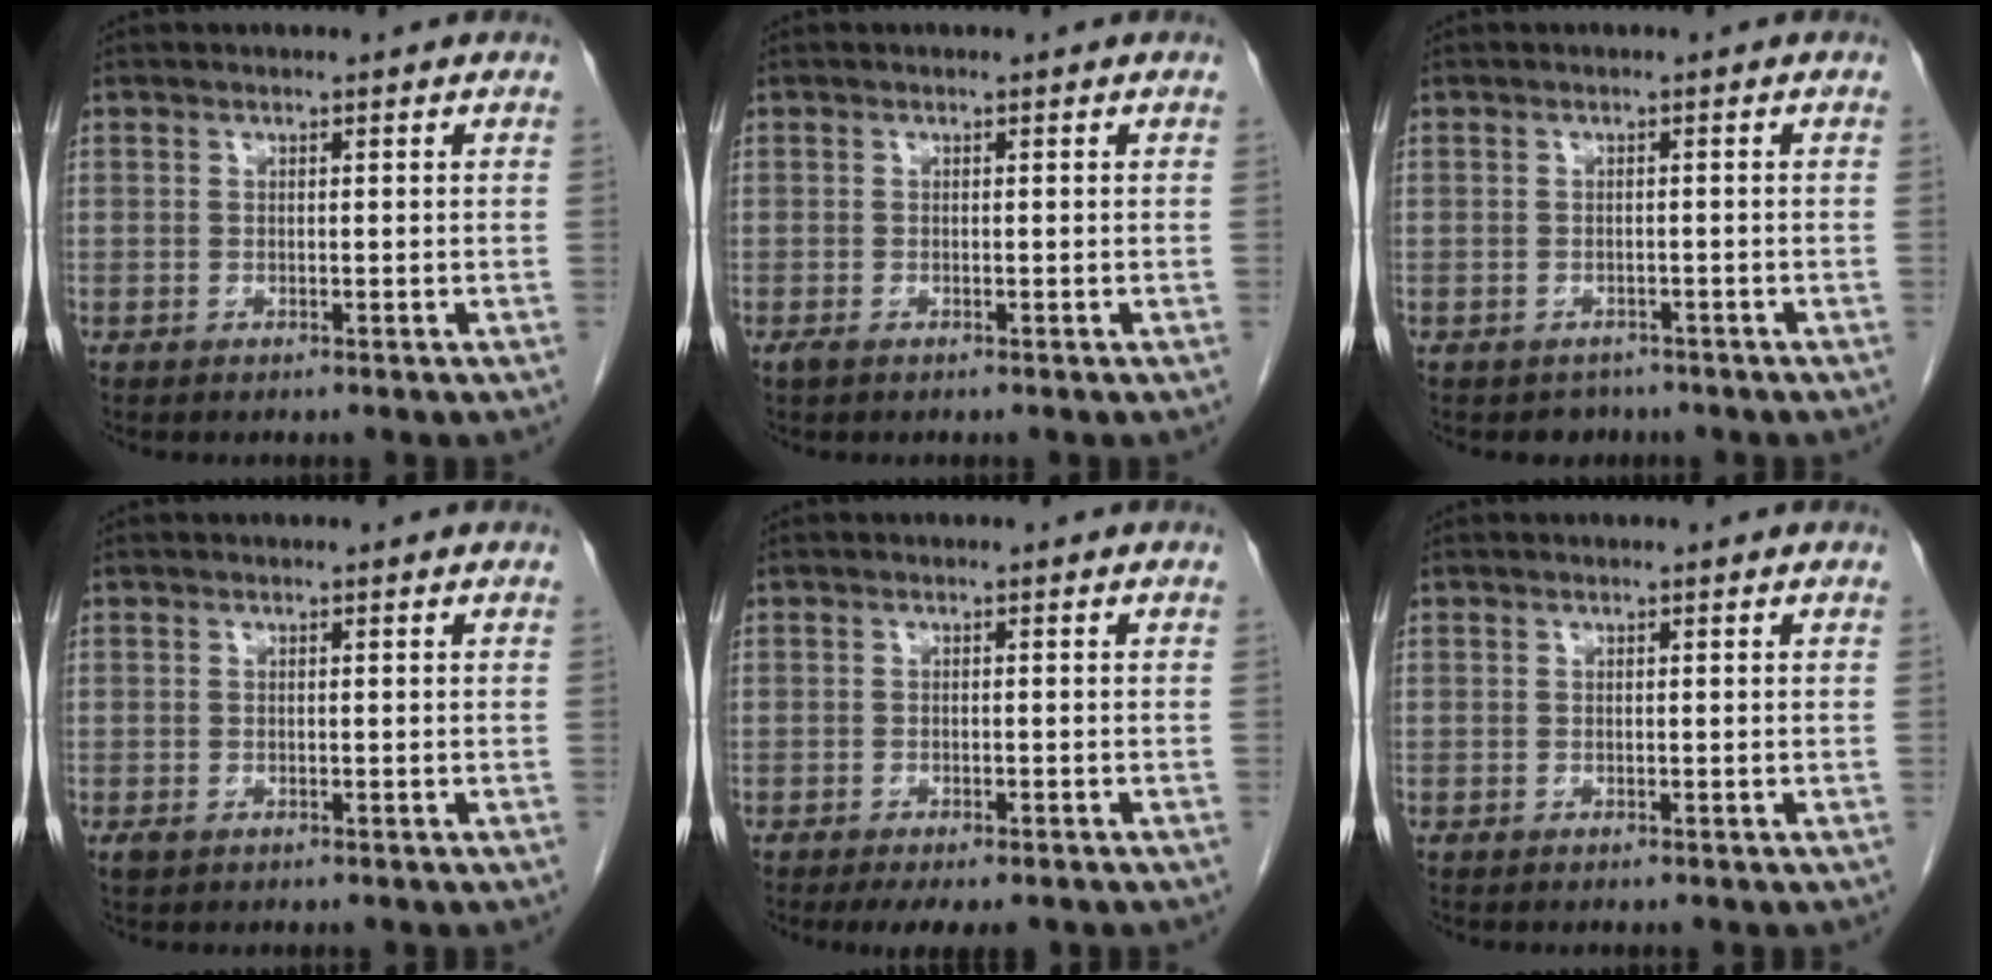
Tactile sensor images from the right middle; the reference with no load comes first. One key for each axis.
{"total": 0.8, "fx": -0.5, "fy": 0.3, "fz": 0.5, "tx": -0.013, "ty": -0.002, "tz": -0.006}
{"total": 2.1, "fx": -1.7, "fy": 1.3, "fz": -0.1, "tx": -0.009, "ty": 0.001, "tz": -0.025}
{"total": 0.9, "fx": -0.4, "fy": 0.6, "fz": 0.5, "tx": -0.012, "ty": 0.000, "tz": -0.004}
{"total": 5.9, "fx": -4.6, "fy": 1.7, "fz": 3.3, "tx": -0.043, "ty": -0.010, "tz": -0.064}
{"total": 0.0}